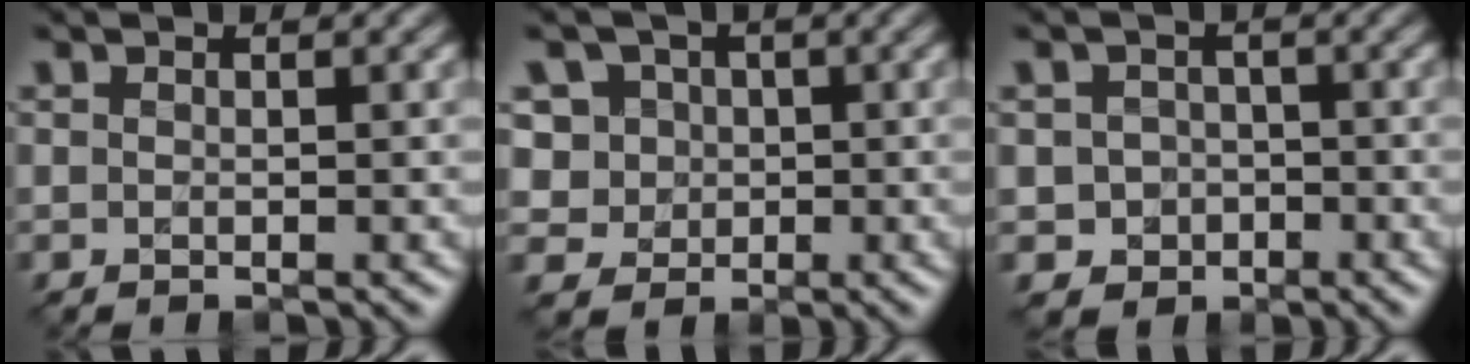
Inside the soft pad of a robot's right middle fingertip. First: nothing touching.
{"total": 6.5, "force": [1.9, 5.7, 2.4], "torque": [-0.042, 0.018, 0.016]}
{"total": 2.6, "force": [-0.8, 2.4, 0.5], "torque": [0.001, -0.001, -0.013]}